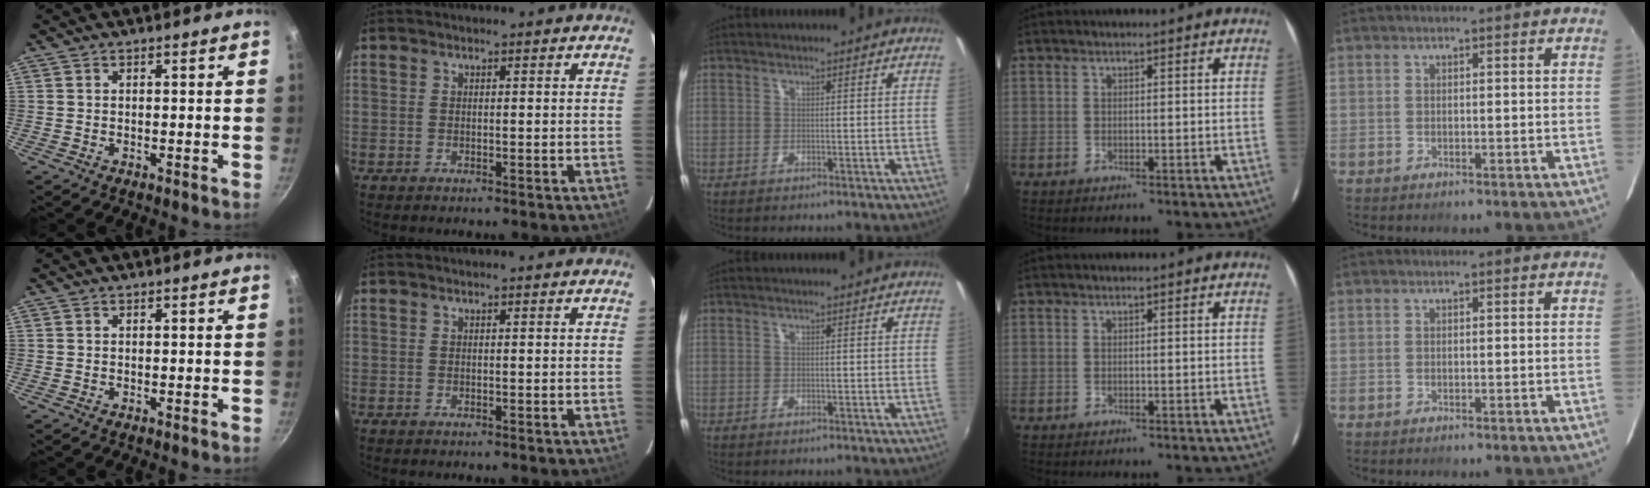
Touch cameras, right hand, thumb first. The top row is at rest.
{}